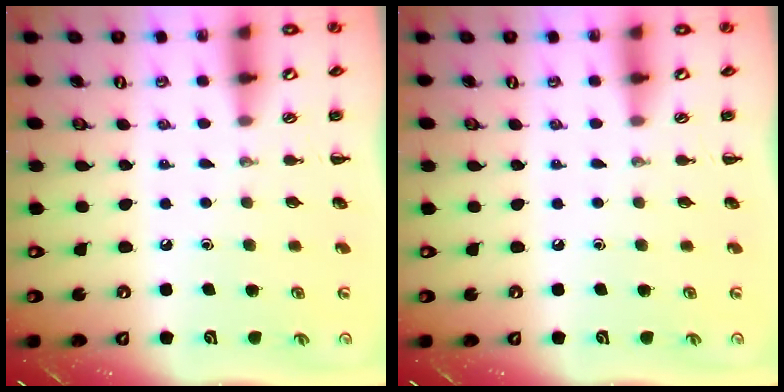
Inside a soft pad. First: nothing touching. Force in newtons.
{"total": 0.0}